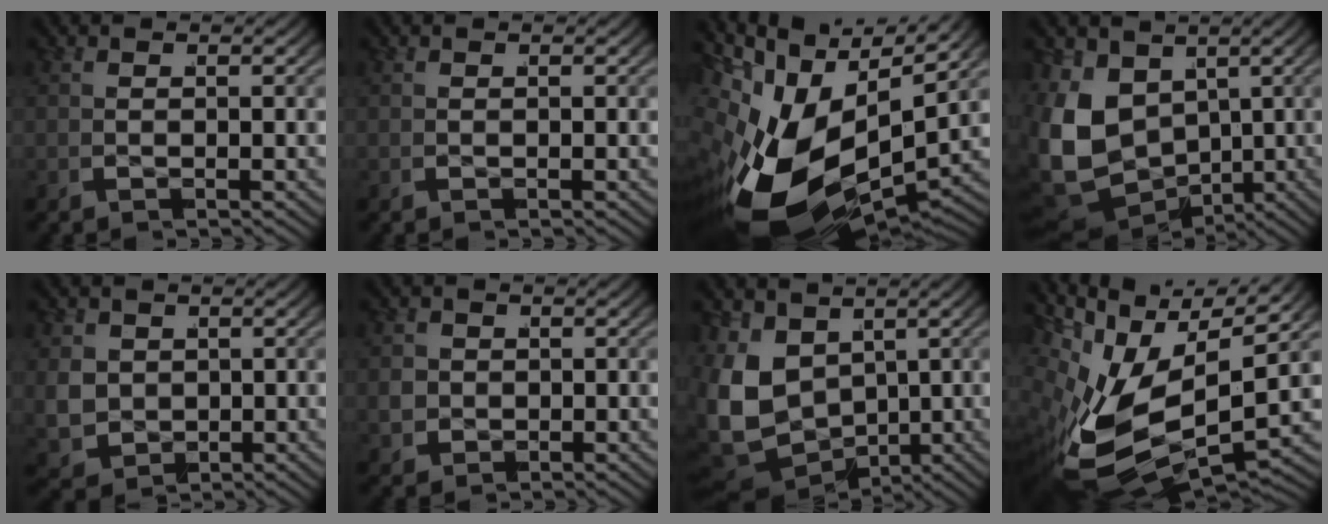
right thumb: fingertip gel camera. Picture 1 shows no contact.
{"total": 0.0}
{"total": 19.9, "force": [-4.3, 12.7, 14.7], "torque": [-0.282, -0.082, -0.042]}
{"total": 11.9, "force": [-2.1, 9.3, 7.1], "torque": [-0.196, -0.069, -0.004]}
{"total": 5.1, "force": [-0.4, 4.5, 2.4], "torque": [-0.078, -0.042, 0.013]}
{"total": 3.2, "force": [-0.3, 3.0, 1.1], "torque": [-0.035, -0.019, 0.001]}
{"total": 10.8, "force": [-1.7, 8.5, 6.4], "torque": [-0.186, -0.062, -0.003]}
{"total": 13.9, "force": [-1.8, 8.5, 10.9], "torque": [-0.224, -0.050, -0.014]}